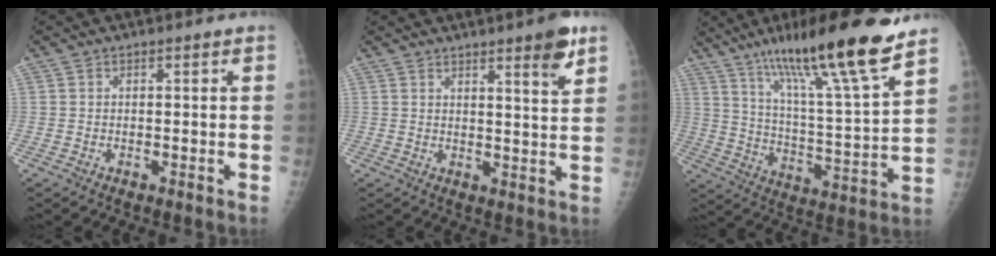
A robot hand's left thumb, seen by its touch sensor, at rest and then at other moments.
{"total": 6.1, "force": [3.8, 0.7, 4.7], "torque": [-0.059, -0.025, 0.051]}
{"total": 22.0, "force": [14.9, 1.8, 16.1], "torque": [-0.250, -0.062, 0.249]}